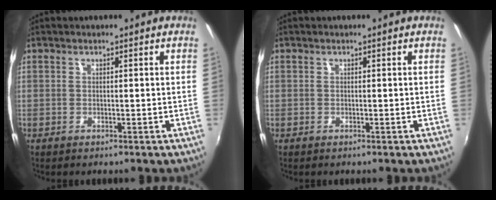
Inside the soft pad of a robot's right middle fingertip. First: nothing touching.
{"total": 0.0}